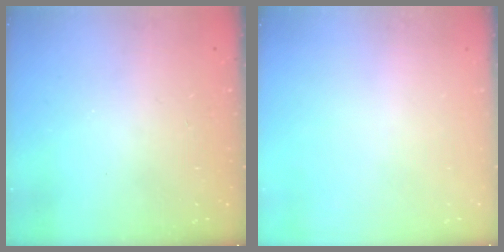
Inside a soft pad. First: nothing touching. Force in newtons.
{"total": 0.0}